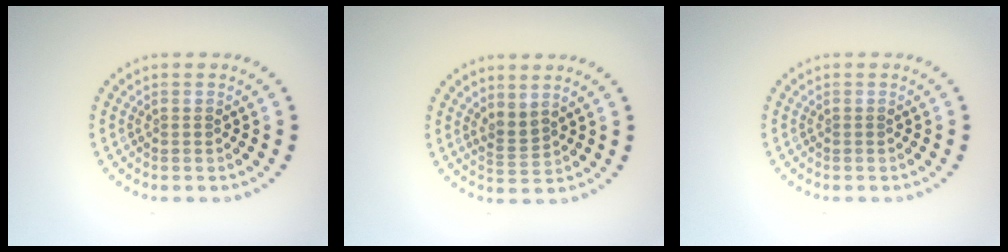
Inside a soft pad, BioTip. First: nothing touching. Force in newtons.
{"total": 1.8, "press": 1.3, "slide": 1.2}
{"total": 0.0}